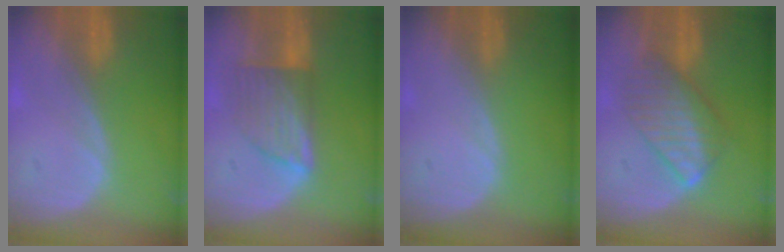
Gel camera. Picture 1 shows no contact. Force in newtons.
{"total": 7.2, "press": 6.4, "slide": 3.4}
{"total": 0.0}
{"total": 6.8, "press": 6.8, "slide": 0.2}